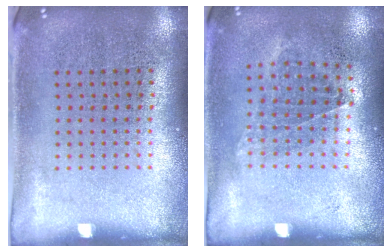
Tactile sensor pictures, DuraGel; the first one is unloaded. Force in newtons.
{"total": 1.0, "press": 0.8, "slide": 0.6}